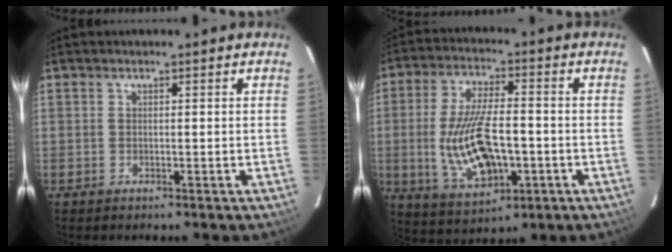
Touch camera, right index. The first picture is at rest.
{"total": 14.8, "force": [-2.9, 6.5, 13.0], "torque": [-0.262, -0.008, -0.037]}